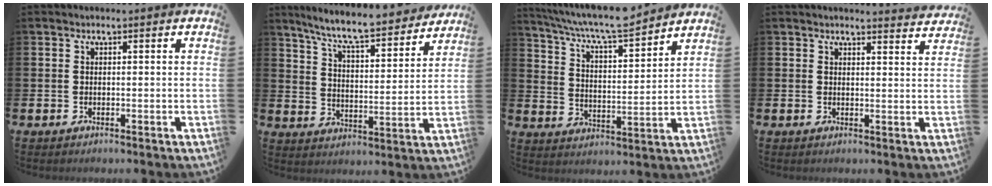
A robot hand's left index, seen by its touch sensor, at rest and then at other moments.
{"total": 8.6, "force": [7.9, 0.8, 3.2], "torque": [-0.089, -0.055, 0.136]}
{"total": 8.0, "force": [7.5, 0.5, 2.7], "torque": [-0.084, -0.048, 0.132]}
{"total": 2.8, "force": [2.8, 0.0, 0.0], "torque": [0.004, -0.019, 0.048]}